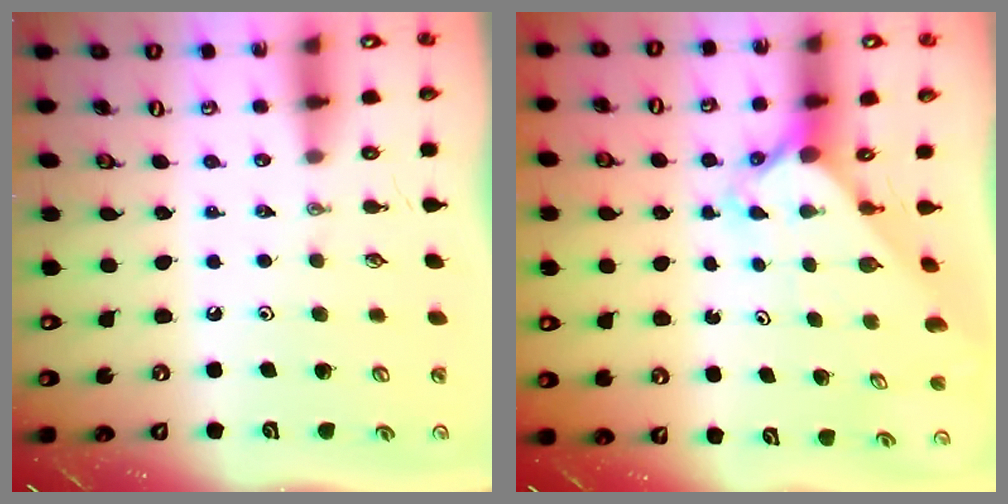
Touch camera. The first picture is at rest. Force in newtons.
{"total": 2.5, "press": 2.5, "slide": 0.2}